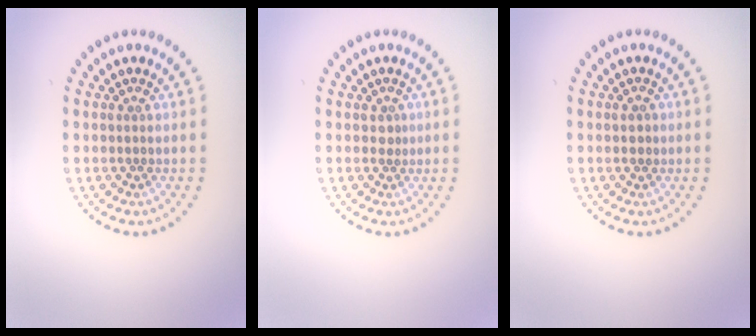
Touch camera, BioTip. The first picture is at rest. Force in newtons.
{"total": 0.9, "press": 0.5, "slide": 0.7}
{"total": 0.8, "press": 0.8, "slide": 0.1}